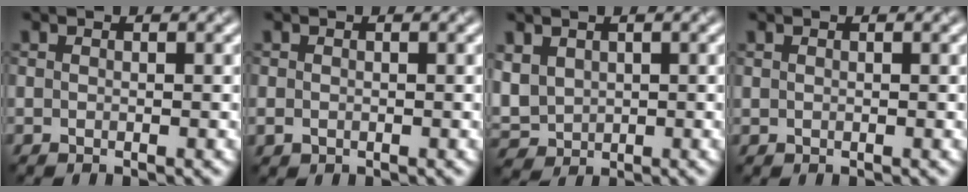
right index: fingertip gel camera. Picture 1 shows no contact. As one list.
[{"total": 0.8, "force": [-0.1, 0.7, 0.3], "torque": [-0.003, -0.004, -0.002]}, {"total": 3.6, "force": [0.8, 2.9, 2.0], "torque": [-0.061, -0.001, 0.022]}, {"total": 0.0}]